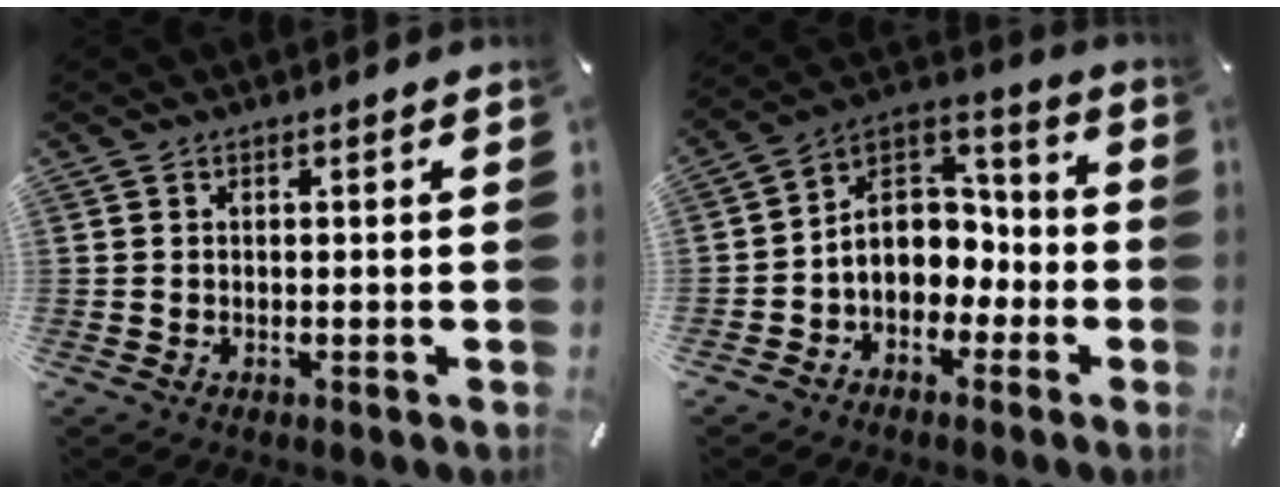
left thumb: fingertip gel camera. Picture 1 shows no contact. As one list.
[{"total": 9.9, "force": [-2.1, 8.7, 4.1], "torque": [-0.067, 0.003, -0.036]}]